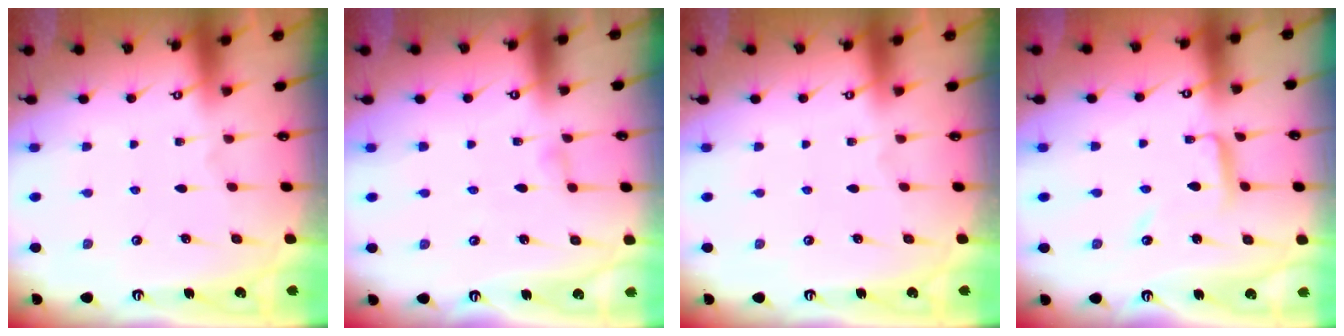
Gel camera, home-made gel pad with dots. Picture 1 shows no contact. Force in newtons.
{"total": 2.5, "press": 2.4, "slide": 0.3}
{"total": 0.0}
{"total": 7.1, "press": 7.1, "slide": 0.3}